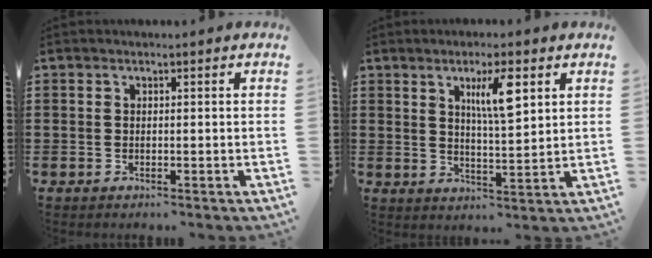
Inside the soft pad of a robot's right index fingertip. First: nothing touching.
{"total": 6.5, "force": [3.0, 1.4, 5.5], "torque": [-0.100, 0.005, 0.044]}